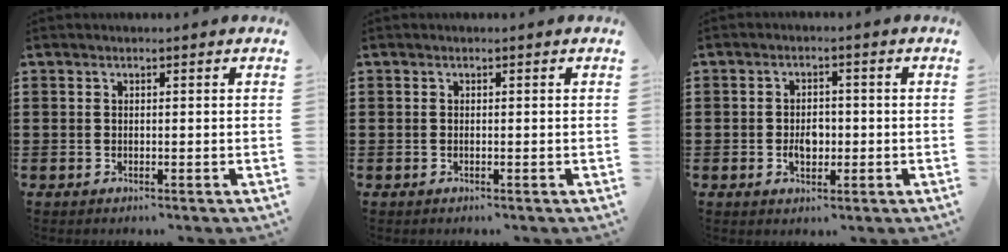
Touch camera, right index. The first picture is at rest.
{"total": 0.0}
{"total": 3.4, "force": [-0.6, 2.3, 2.4], "torque": [-0.040, 0.003, -0.014]}